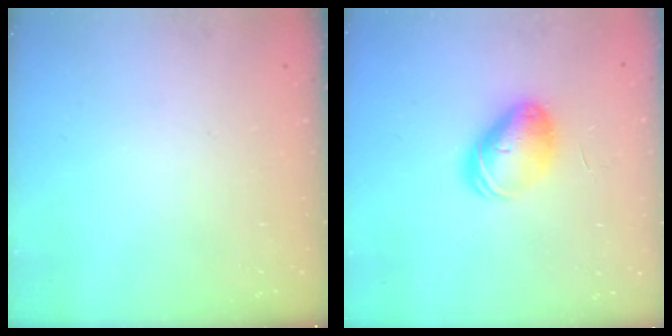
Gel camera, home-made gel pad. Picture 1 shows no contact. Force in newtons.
{"total": 9.3, "press": 9.2, "slide": 1.5}